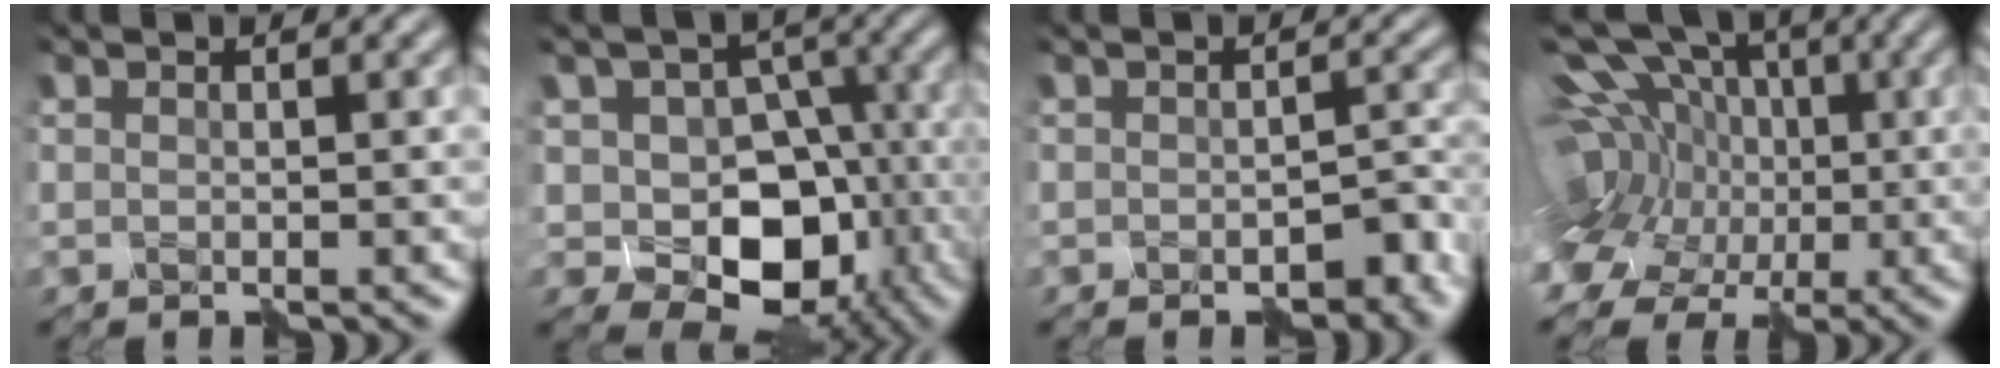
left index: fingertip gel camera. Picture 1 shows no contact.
{"total": 8.0, "force": [-2.6, 6.1, 4.4], "torque": [-0.052, -0.009, -0.053]}
{"total": 2.7, "force": [-1.8, 1.4, 1.4], "torque": [-0.010, -0.005, -0.026]}
{"total": 15.8, "force": [1.9, 12.2, 9.9], "torque": [-0.199, 0.023, 0.007]}